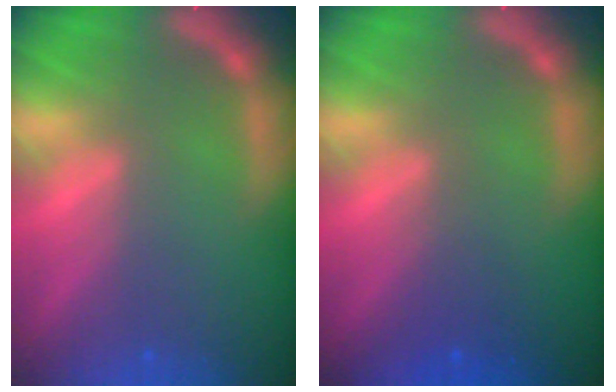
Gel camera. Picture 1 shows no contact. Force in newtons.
{"total": 2.0}